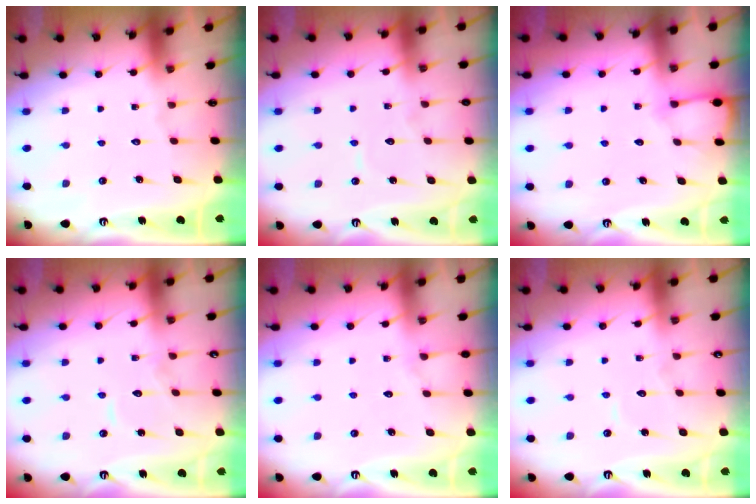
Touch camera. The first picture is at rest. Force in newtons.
{"total": 3.8, "press": 3.8, "slide": 0.3}
{"total": 4.5, "press": 4.5, "slide": 0.5}
{"total": 8.9, "press": 8.9, "slide": 0.5}
{"total": 5.6, "press": 5.6, "slide": 0.8}
{"total": 5.8, "press": 5.8, "slide": 0.5}